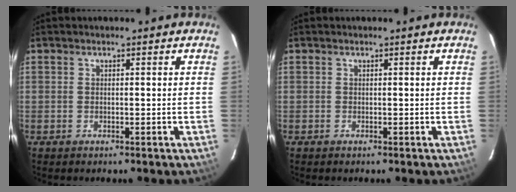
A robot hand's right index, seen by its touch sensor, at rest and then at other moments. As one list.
[{"total": 0.0}]